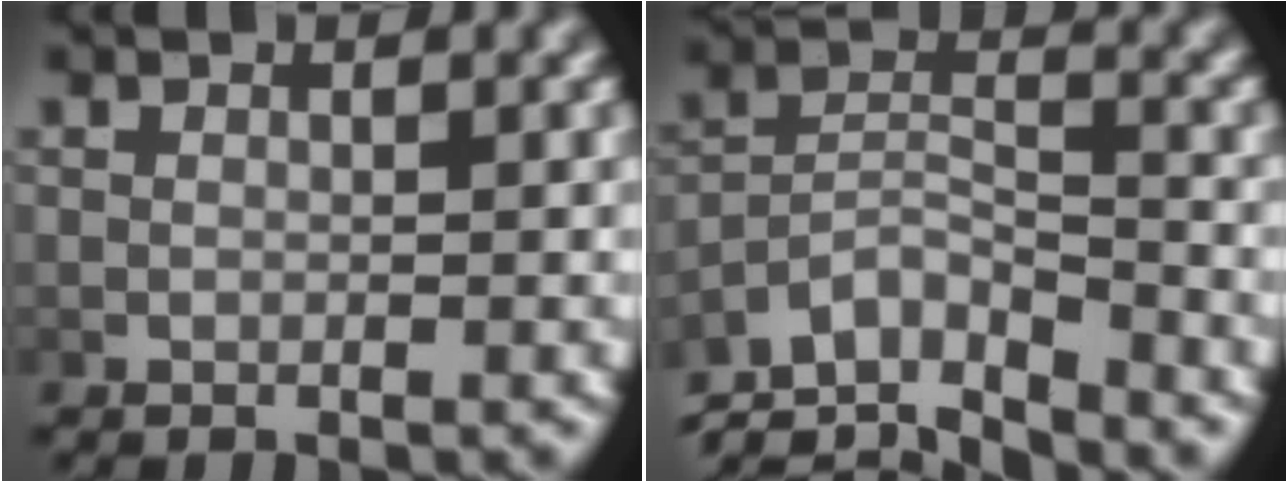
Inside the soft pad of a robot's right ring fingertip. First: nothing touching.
{"total": 8.5, "force": [-5.1, 5.1, 4.4], "torque": [-0.085, -0.037, -0.081]}